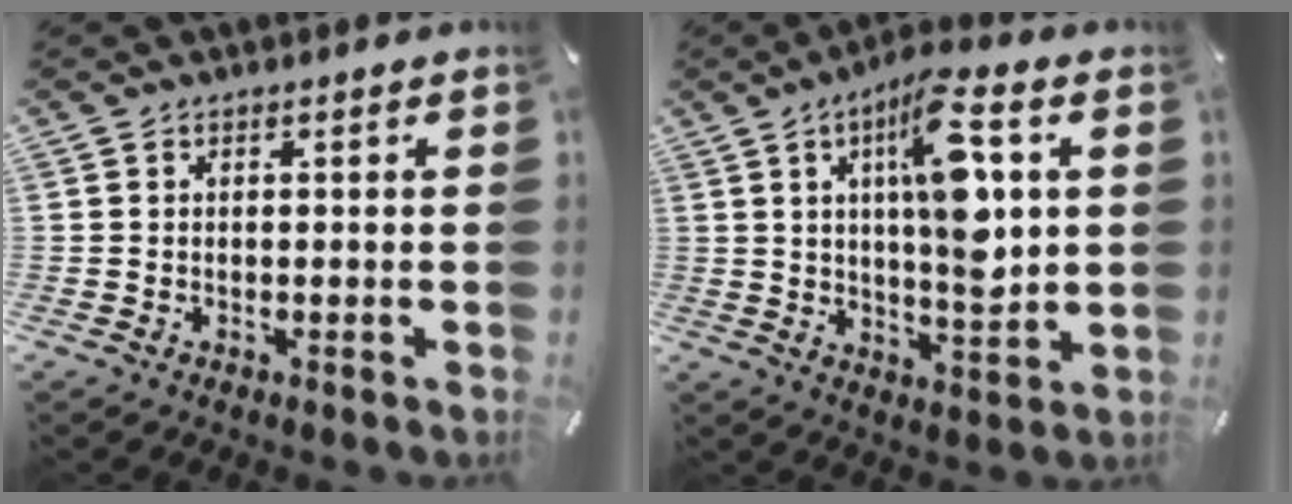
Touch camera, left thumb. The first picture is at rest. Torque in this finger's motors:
{"motor_torque": [2.54, 2.47, 1.49, -1.28, 0.57]}